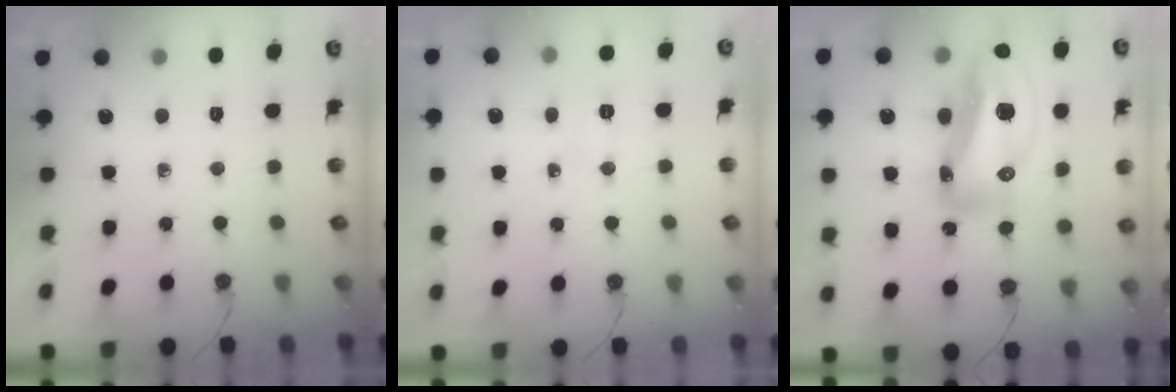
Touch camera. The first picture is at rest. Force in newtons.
{"total": 4.4, "press": 4.1, "slide": 1.6}
{"total": 25.3, "press": 23.8, "slide": 8.4}